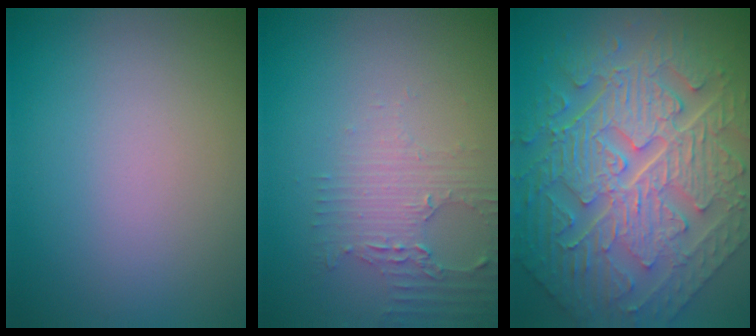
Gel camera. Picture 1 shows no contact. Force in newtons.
{"total": 2.7, "press": 2.4, "slide": 1.3}
{"total": 11.4, "press": 7.7, "slide": 8.4}